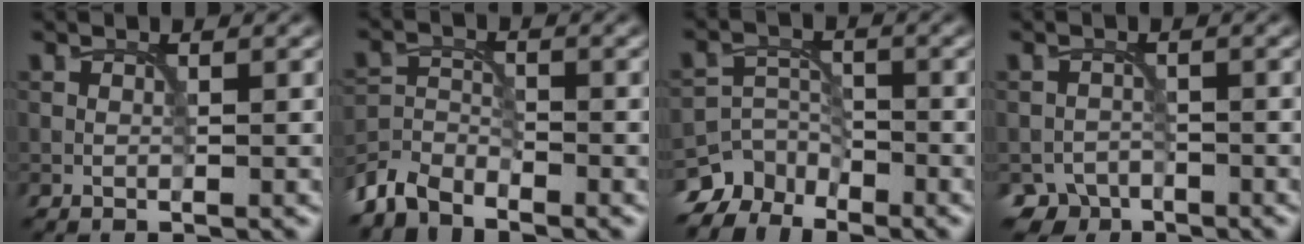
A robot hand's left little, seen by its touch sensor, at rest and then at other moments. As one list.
[{"total": 3.5, "force": [-3.3, 1.1, 0.5], "torque": [-0.010, -0.001, -0.079]}, {"total": 5.6, "force": [-4.7, 2.9, 1.0], "torque": [-0.001, -0.004, -0.083]}, {"total": 2.9, "force": [-2.4, 1.6, 0.2], "torque": [0.010, -0.003, -0.042]}]